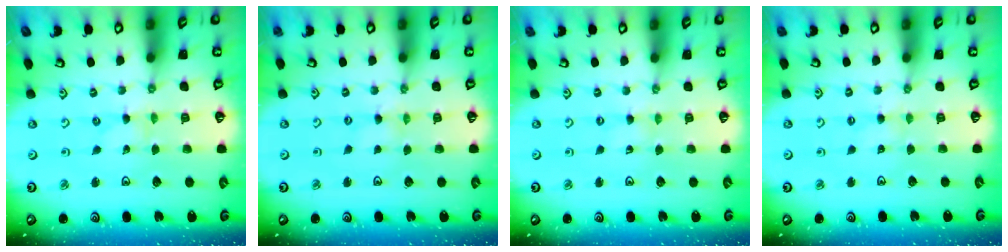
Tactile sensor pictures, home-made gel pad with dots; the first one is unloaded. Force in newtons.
{"total": 0.0}
{"total": 0.0}
{"total": 1.7, "press": 1.7, "slide": 0.4}